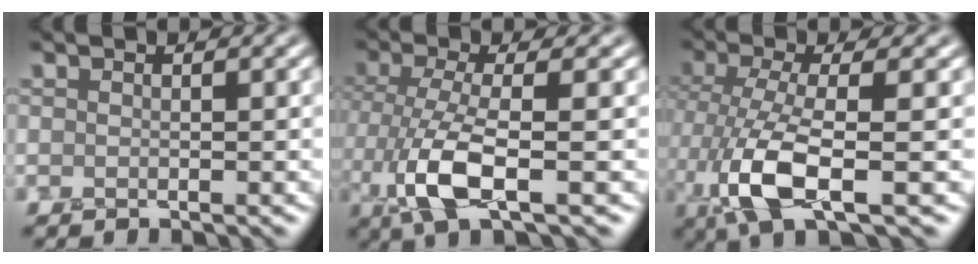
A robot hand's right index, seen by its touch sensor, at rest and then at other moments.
{"total": 5.1, "force": [-1.0, 1.6, 4.7], "torque": [-0.107, 0.000, -0.017]}
{"total": 5.6, "force": [-1.2, 1.8, 5.2], "torque": [-0.115, 0.002, -0.023]}